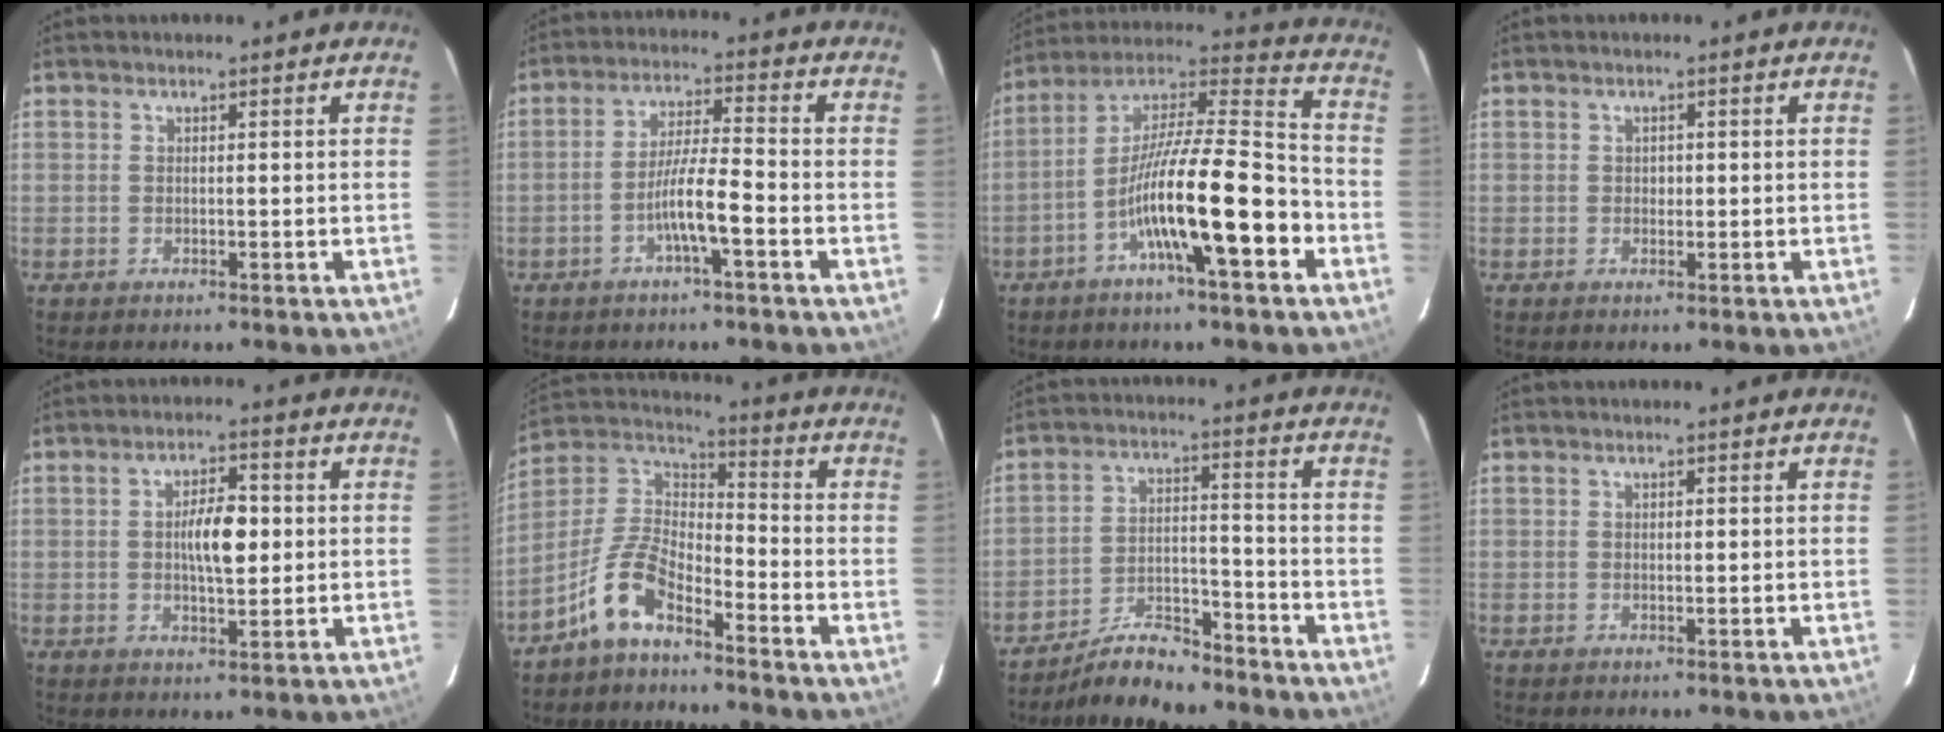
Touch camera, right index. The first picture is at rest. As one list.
[{"total": 6.7, "force": [-2.8, 0.3, 6.1], "torque": [-0.118, 0.008, -0.050]}, {"total": 17.0, "force": [-6.6, 1.6, 15.6], "torque": [-0.278, 0.007, -0.117]}, {"total": 0.9, "force": [0.0, 0.8, 0.6], "torque": [-0.009, 0.002, 0.001]}, {"total": 6.3, "force": [0.4, 2.1, 5.9], "torque": [-0.104, 0.009, 0.008]}, {"total": 9.1, "force": [-6.4, 3.3, 5.6], "torque": [-0.132, 0.025, -0.130]}, {"total": 8.4, "force": [-7.7, 1.8, 2.9], "torque": [-0.051, 0.006, -0.134]}, {"total": 0.0}]